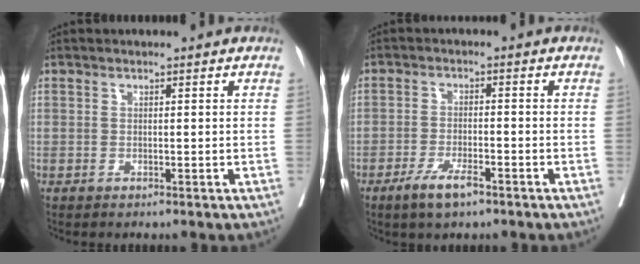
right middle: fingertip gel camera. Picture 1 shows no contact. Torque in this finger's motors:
{"motor_torque": [0.10, -0.19, 0.33, 0.08]}